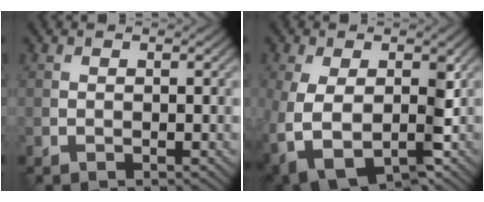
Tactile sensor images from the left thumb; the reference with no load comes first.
{"total": 8.5, "force": [-2.2, 5.0, 6.5], "torque": [-0.145, -0.028, -0.032]}